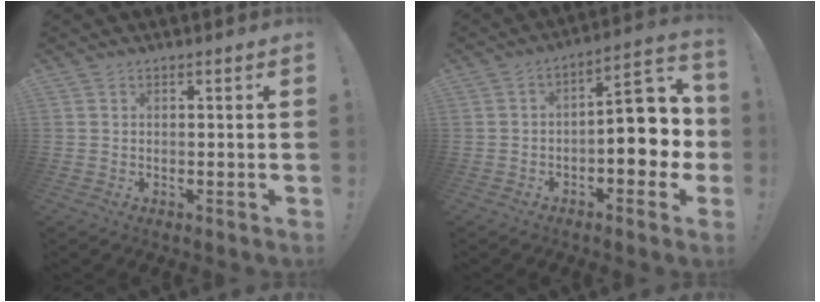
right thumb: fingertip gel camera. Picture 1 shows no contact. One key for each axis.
{"total": 14.3, "fx": -1.7, "fy": 6.7, "fz": 12.5, "tx": -0.148, "ty": 0.012, "tz": -0.027}